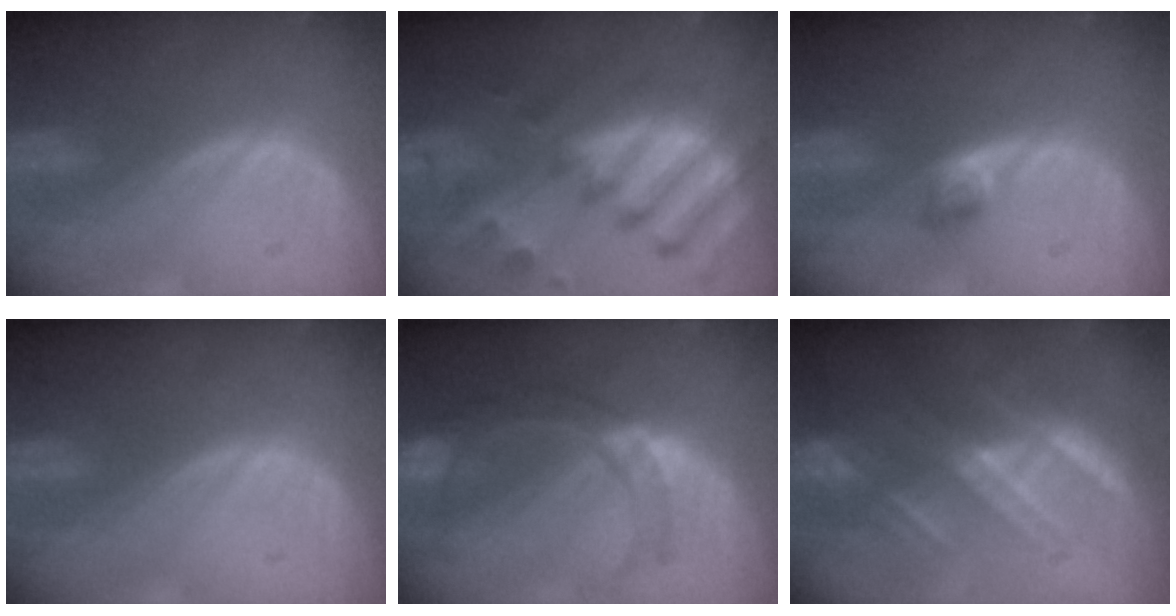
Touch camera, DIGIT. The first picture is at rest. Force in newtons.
{"total": 11.9, "press": 10.3, "slide": 5.9}
{"total": 2.6, "press": 2.4, "slide": 1.0}
{"total": 0.0}
{"total": 8.7, "press": 8.0, "slide": 3.2}
{"total": 7.1, "press": 6.8, "slide": 1.9}